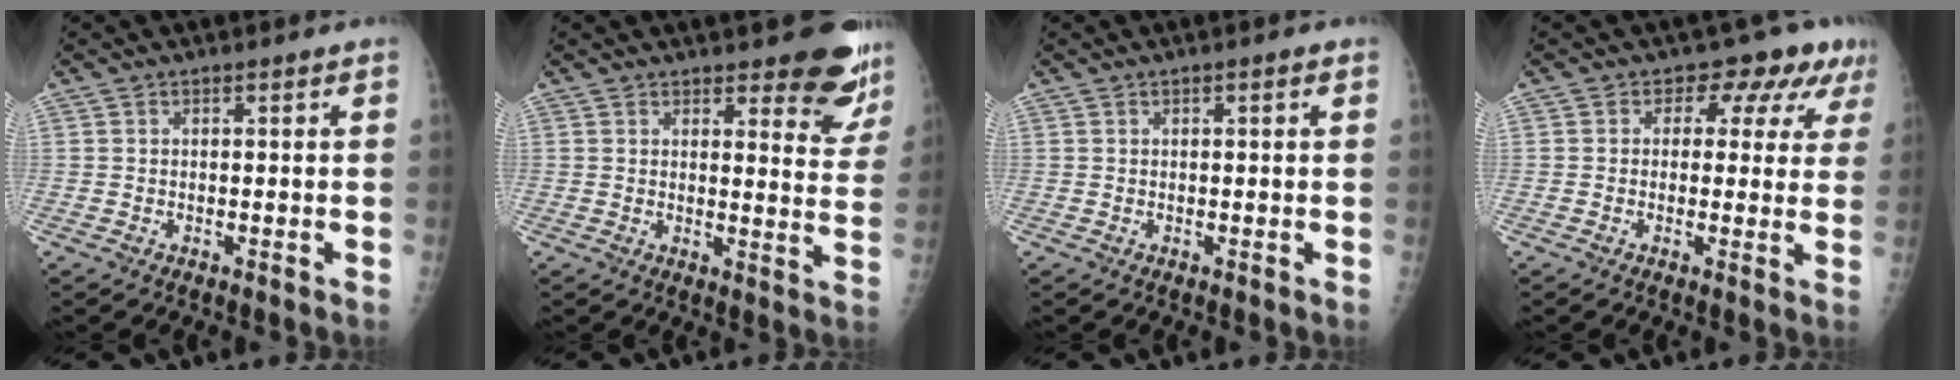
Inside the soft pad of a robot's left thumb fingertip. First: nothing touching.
{"total": 11.0, "force": [8.5, 3.7, 5.9], "torque": [-0.029, -0.060, 0.088]}
{"total": 0.9, "force": [0.3, 0.2, 0.8], "torque": [-0.015, 0.002, 0.004]}
{"total": 7.4, "force": [3.7, 5.1, 3.8], "torque": [0.002, -0.007, 0.029]}